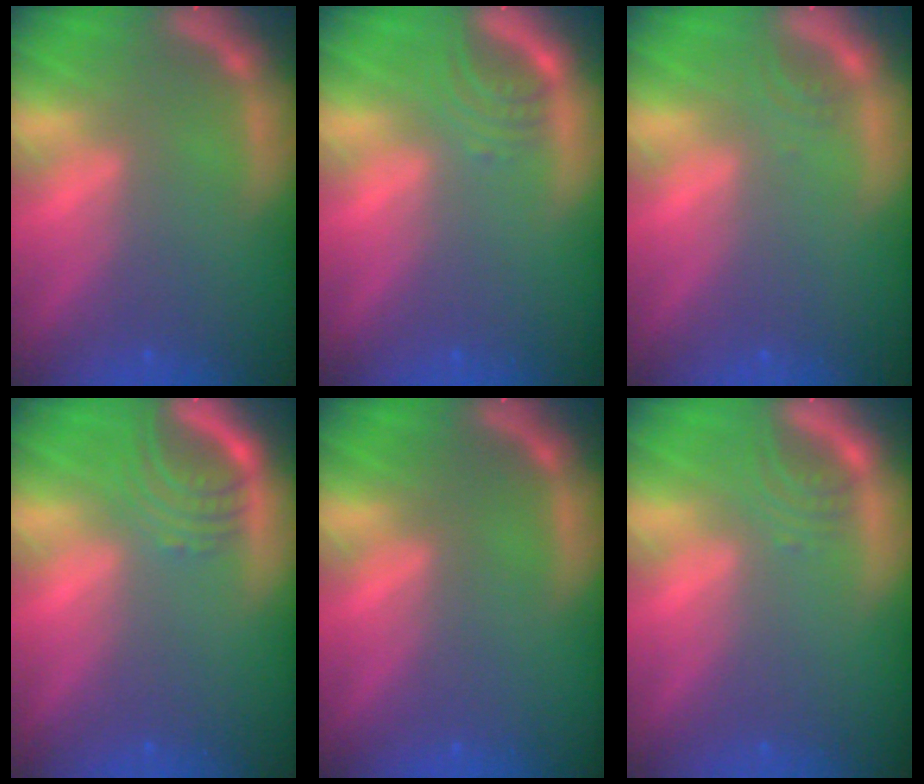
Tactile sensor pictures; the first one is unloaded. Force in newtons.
{"total": 2.5}
{"total": 1.0}
{"total": 3.9}
{"total": 0.0}
{"total": 2.0}